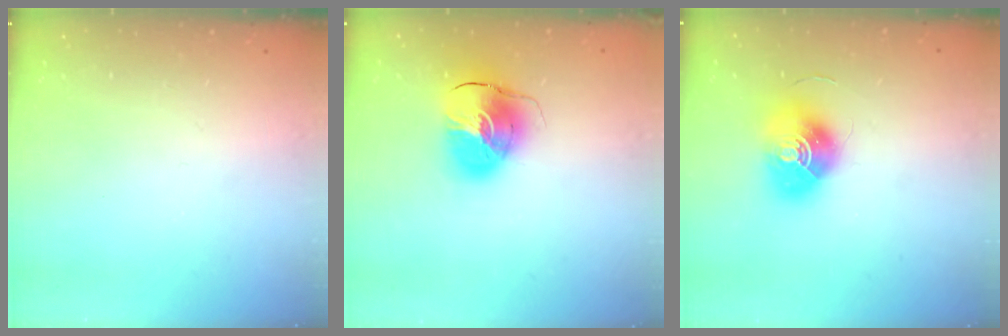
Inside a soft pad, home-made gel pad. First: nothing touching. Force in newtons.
{"total": 11.5, "press": 11.4, "slide": 1.5}
{"total": 14.4, "press": 14.4, "slide": 0.5}